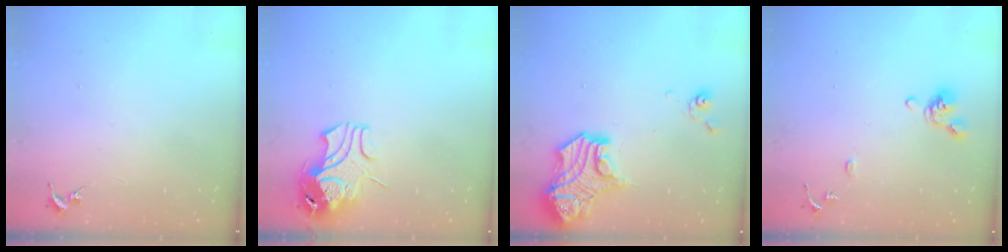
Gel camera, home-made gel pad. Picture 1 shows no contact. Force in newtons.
{"total": 9.7, "press": 9.6, "slide": 1.4}
{"total": 17.0, "press": 16.9, "slide": 1.4}
{"total": 9.8, "press": 9.7, "slide": 1.4}